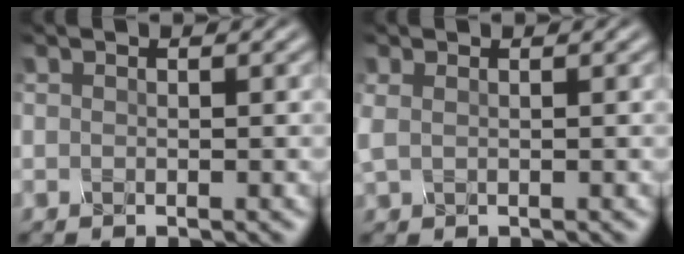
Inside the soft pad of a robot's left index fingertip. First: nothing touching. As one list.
[{"total": 1.1, "force": [0.5, 0.5, 0.8], "torque": [-0.020, 0.001, 0.012]}]